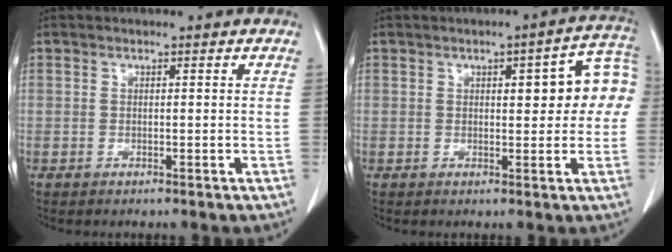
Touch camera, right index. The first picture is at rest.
{"total": 8.8, "force": [1.5, 2.7, 8.2], "torque": [-0.094, 0.031, 0.016]}